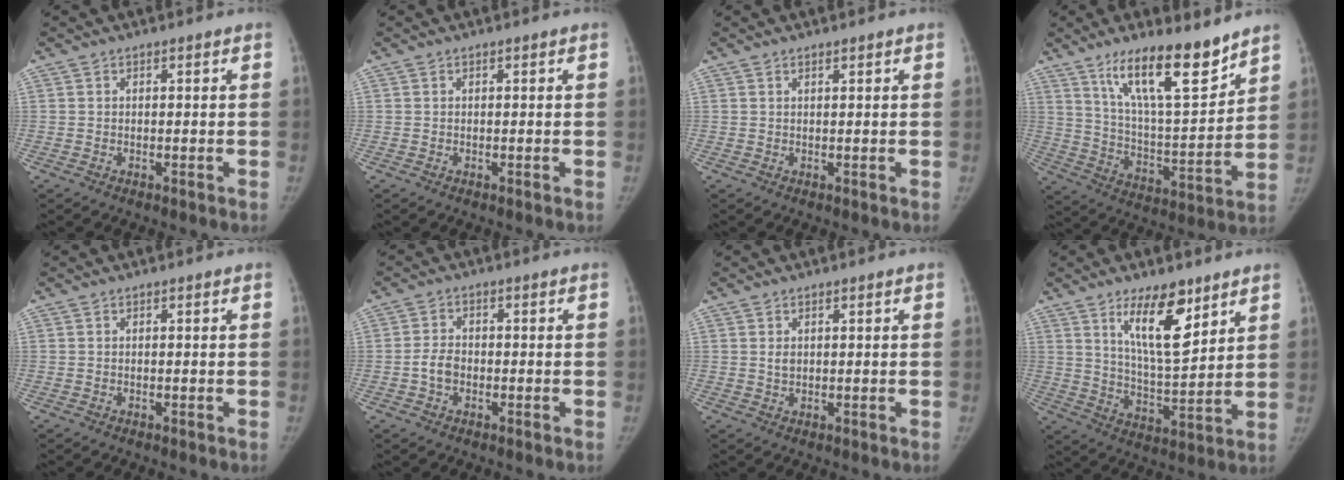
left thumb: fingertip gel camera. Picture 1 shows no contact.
{"total": 0.0}
{"total": 0.6, "force": [0.6, 0.1, 0.3], "torque": [-0.006, -0.003, 0.011]}
{"total": 17.4, "force": [12.1, 4.5, 11.7], "torque": [-0.162, -0.080, 0.216]}
{"total": 0.0}
{"total": 3.4, "force": [-0.9, 2.4, 2.2], "torque": [-0.038, 0.012, -0.021]}
{"total": 1.4, "force": [0.5, 0.9, 1.0], "torque": [-0.013, -0.004, 0.013]}
{"total": 12.8, "force": [7.4, 4.5, 9.4], "torque": [-0.131, -0.056, 0.135]}